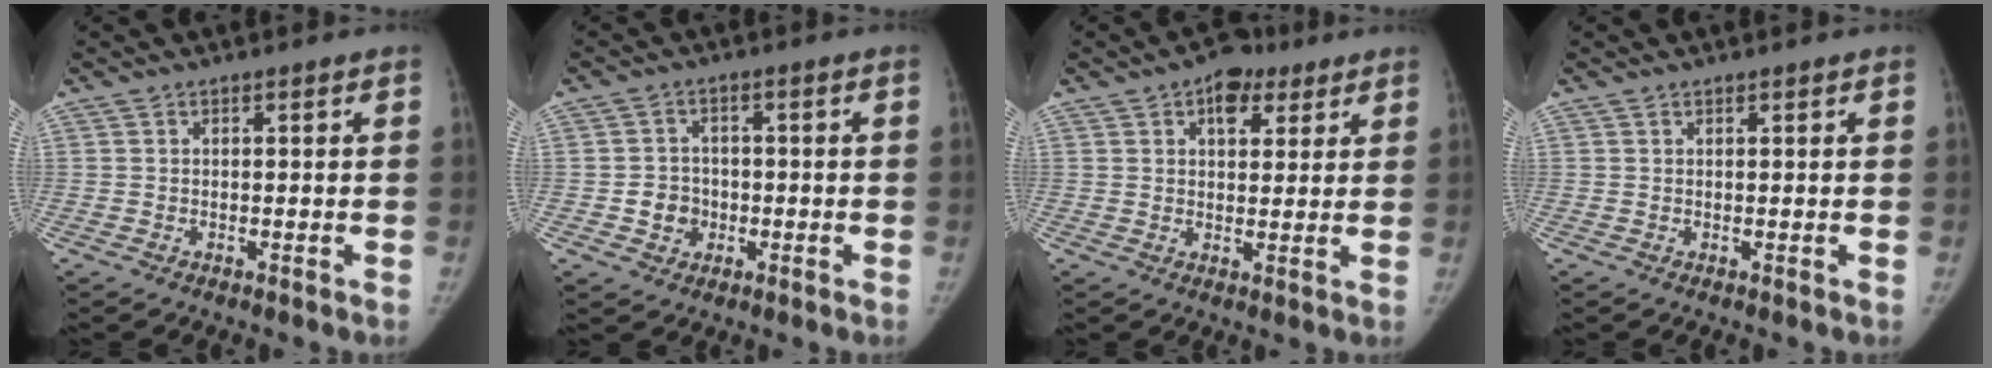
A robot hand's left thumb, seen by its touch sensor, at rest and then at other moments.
{"total": 4.6, "force": [-1.1, 4.2, 1.6], "torque": [-0.004, 0.009, -0.018]}
{"total": 7.2, "force": [3.8, 4.5, 4.1], "torque": [-0.028, -0.009, 0.051]}
{"total": 0.0}